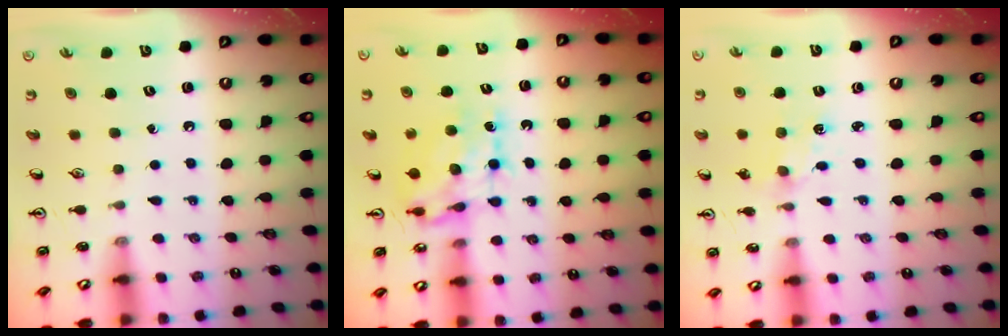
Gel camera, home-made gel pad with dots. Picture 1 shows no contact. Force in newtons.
{"total": 8.2, "press": 8.1, "slide": 0.8}
{"total": 2.3, "press": 2.3, "slide": 0.4}